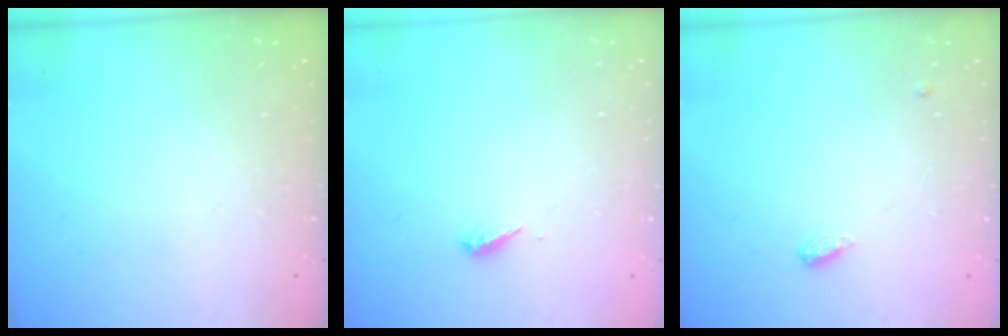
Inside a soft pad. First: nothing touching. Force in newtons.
{"total": 2.8, "press": 2.8, "slide": 0.2}
{"total": 3.6, "press": 3.5, "slide": 0.7}